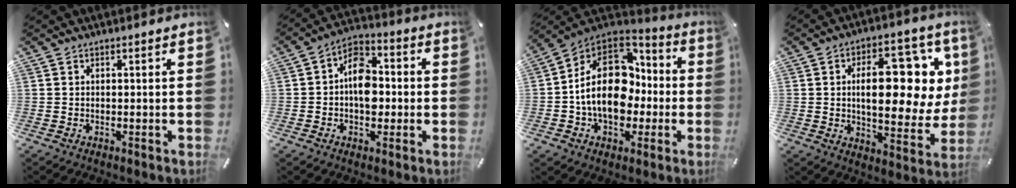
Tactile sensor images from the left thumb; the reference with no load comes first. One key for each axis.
{"total": 9.9, "fx": -1.2, "fy": 6.9, "fz": 6.9, "tx": -0.110, "ty": 0.014, "tz": -0.023}
{"total": 19.3, "fx": -0.7, "fy": 14.2, "fz": 13.0, "tx": -0.243, "ty": 0.009, "tz": -0.007}
{"total": 19.8, "fx": 4.8, "fy": 9.7, "fz": 16.6, "tx": -0.224, "ty": -0.026, "tz": 0.076}